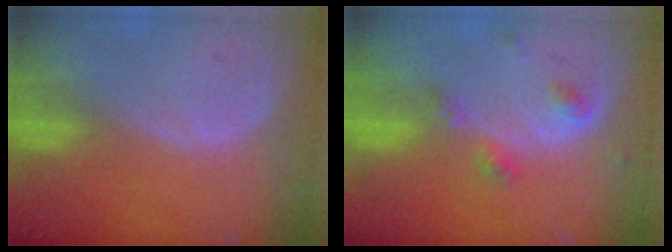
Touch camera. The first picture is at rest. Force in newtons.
{"total": 3.4, "press": 3.4, "slide": 0.7}